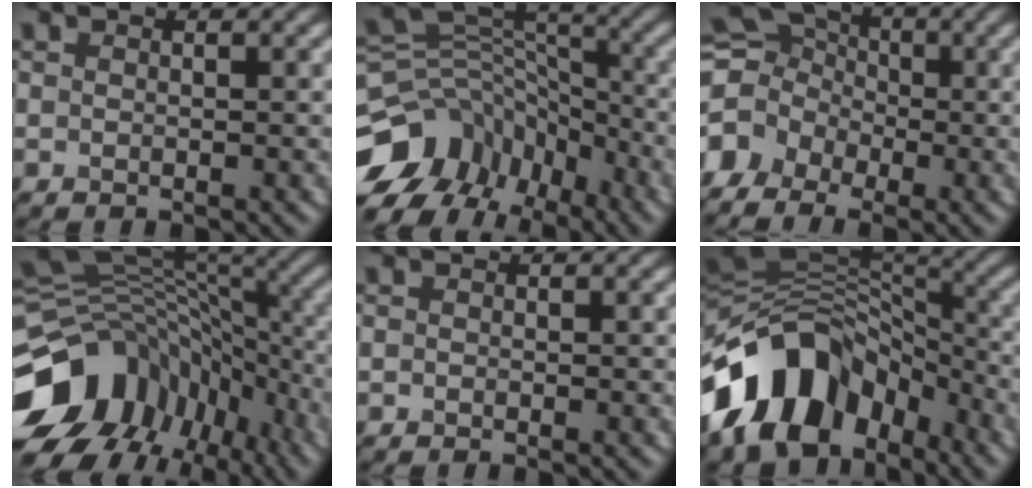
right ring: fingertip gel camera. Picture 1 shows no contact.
{"total": 11.7, "force": [-6.4, 8.4, 5.1], "torque": [-0.108, 0.026, -0.102]}
{"total": 6.7, "force": [-1.9, 5.7, 2.9], "torque": [-0.054, 0.013, -0.054]}
{"total": 13.5, "force": [-5.3, 10.1, 7.2], "torque": [-0.157, 0.006, -0.086]}
{"total": 0.0}
{"total": 12.1, "force": [-6.5, 8.0, 6.4], "torque": [-0.105, 0.022, -0.134]}